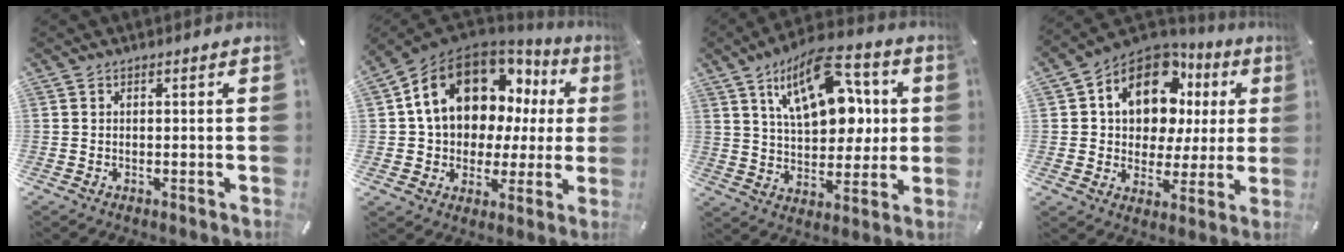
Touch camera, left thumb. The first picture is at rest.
{"total": 18.1, "force": [6.9, 13.3, 10.1], "torque": [-0.177, -0.035, 0.129]}
{"total": 19.8, "force": [8.3, 11.0, 14.2], "torque": [-0.234, -0.026, 0.140]}
{"total": 13.8, "force": [6.3, 10.2, 6.9], "torque": [-0.118, -0.035, 0.116]}